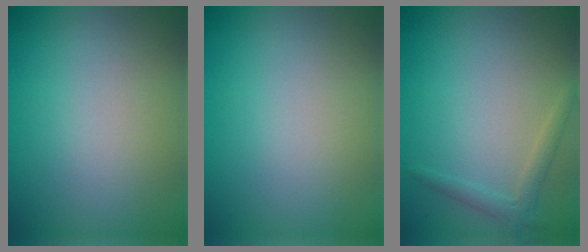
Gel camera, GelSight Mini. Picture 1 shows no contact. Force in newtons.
{"total": 0.0}
{"total": 1.6, "press": 1.6, "slide": 0.1}